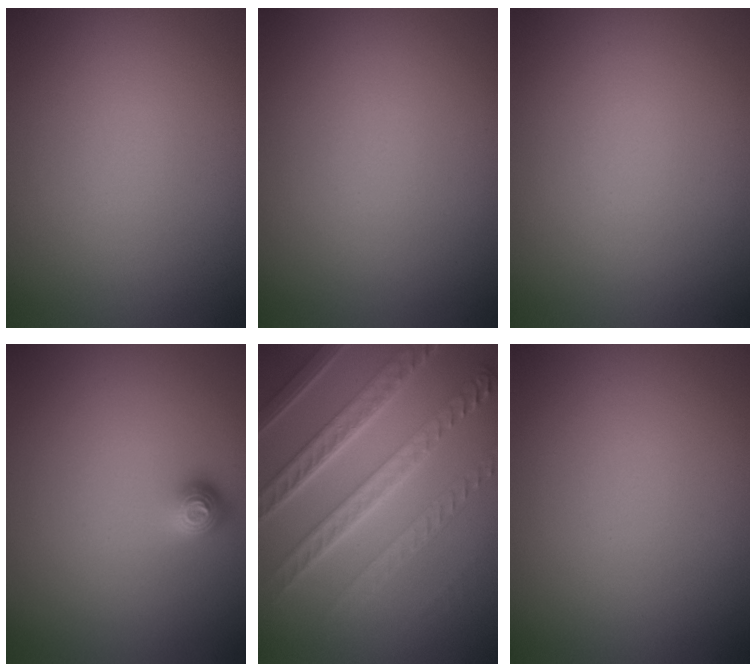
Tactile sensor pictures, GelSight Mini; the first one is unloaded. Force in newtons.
{"total": 0.0}
{"total": 0.0}
{"total": 1.4, "press": 1.1, "slide": 0.9}
{"total": 8.4, "press": 6.2, "slide": 5.8}
{"total": 0.0}